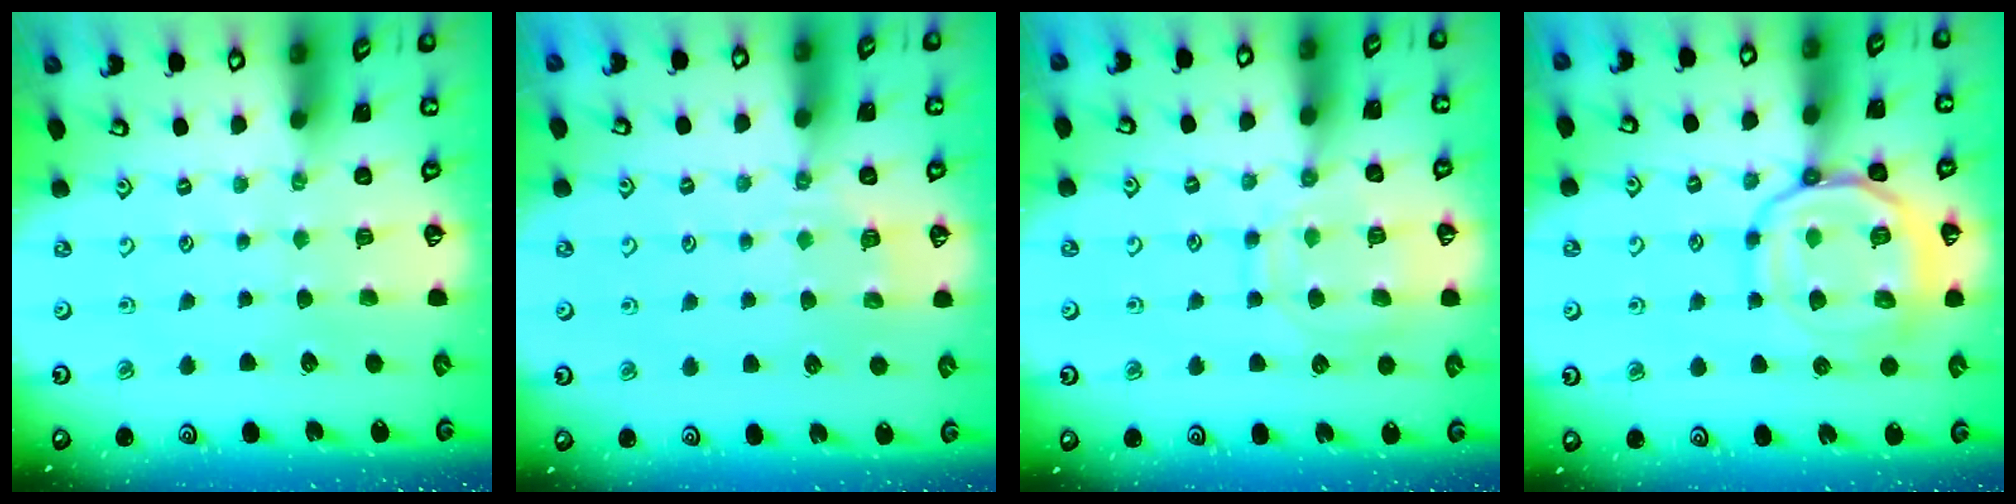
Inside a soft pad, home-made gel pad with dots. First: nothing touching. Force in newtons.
{"total": 3.9, "press": 3.7, "slide": 1.2}
{"total": 12.5, "press": 12.5, "slide": 1.0}
{"total": 15.7, "press": 15.7, "slide": 1.5}